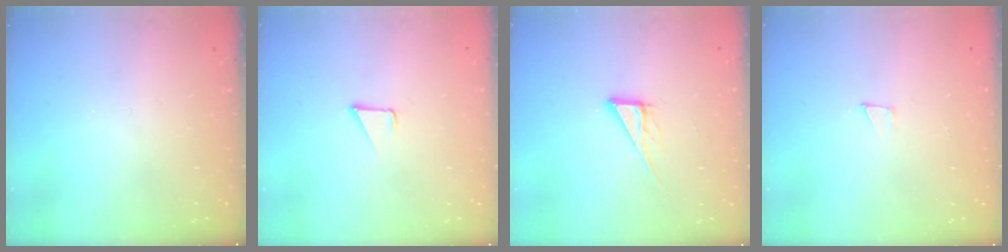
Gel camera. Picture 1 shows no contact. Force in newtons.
{"total": 2.8, "press": 2.8, "slide": 0.2}
{"total": 6.6, "press": 6.6, "slide": 0.3}
{"total": 3.2, "press": 3.2, "slide": 0.3}